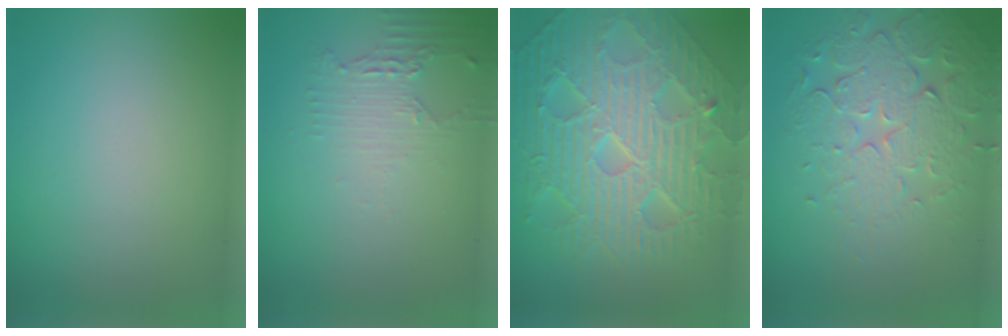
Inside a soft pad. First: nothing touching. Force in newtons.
{"total": 2.3, "press": 1.6, "slide": 1.6}
{"total": 11.4, "press": 7.5, "slide": 8.5}
{"total": 5.1, "press": 4.5, "slide": 2.5}